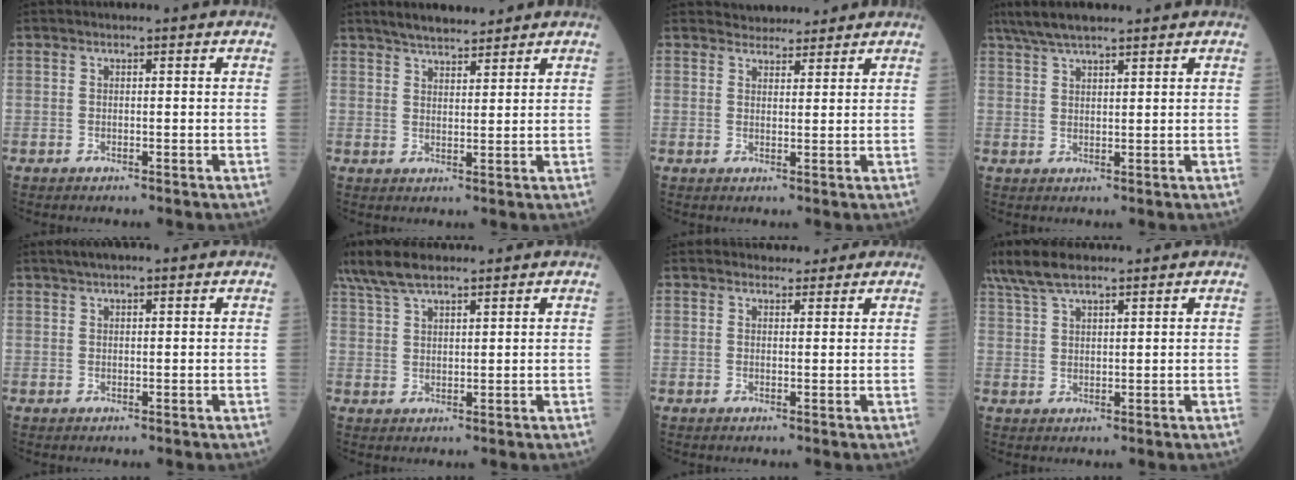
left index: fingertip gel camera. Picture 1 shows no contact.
{"total": 6.0, "force": [5.4, 1.4, 2.3], "torque": [-0.041, 0.017, 0.094]}
{"total": 3.8, "force": [3.6, 1.2, 0.2], "torque": [-0.001, 0.015, 0.051]}
{"total": 6.7, "force": [5.5, 1.0, 3.8], "torque": [-0.071, 0.029, 0.099]}
{"total": 3.0, "force": [2.2, 0.6, 2.0], "torque": [-0.035, 0.021, 0.037]}
{"total": 8.4, "force": [6.7, 2.1, 4.6], "torque": [-0.104, 0.023, 0.131]}
{"total": 1.7, "force": [1.4, 0.9, 0.1], "torque": [-0.001, 0.005, 0.017]}
{"total": 8.0, "force": [6.3, 1.9, 4.5], "torque": [-0.103, 0.024, 0.124]}